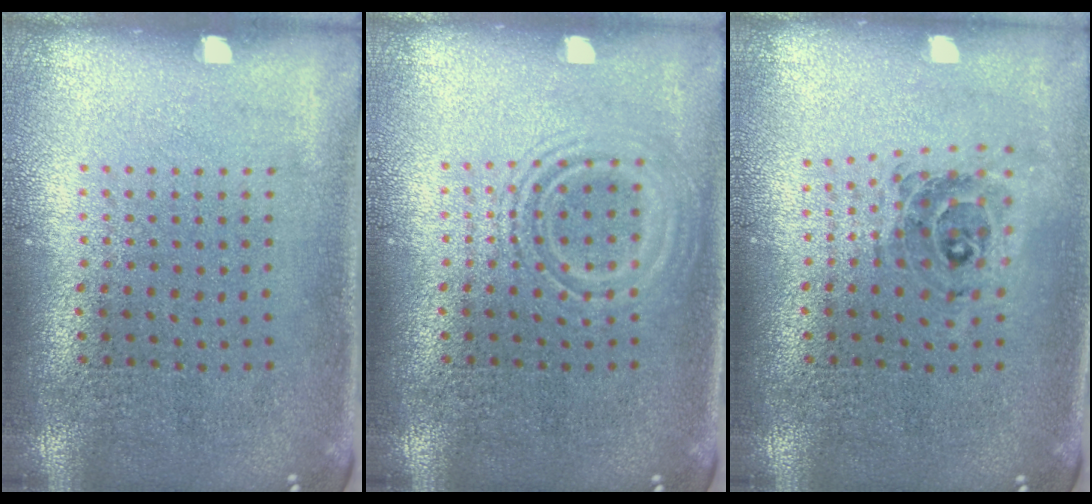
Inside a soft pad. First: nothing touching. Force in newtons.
{"total": 2.4, "press": 2.4, "slide": 0.4}
{"total": 0.6, "press": 0.6, "slide": 0.2}